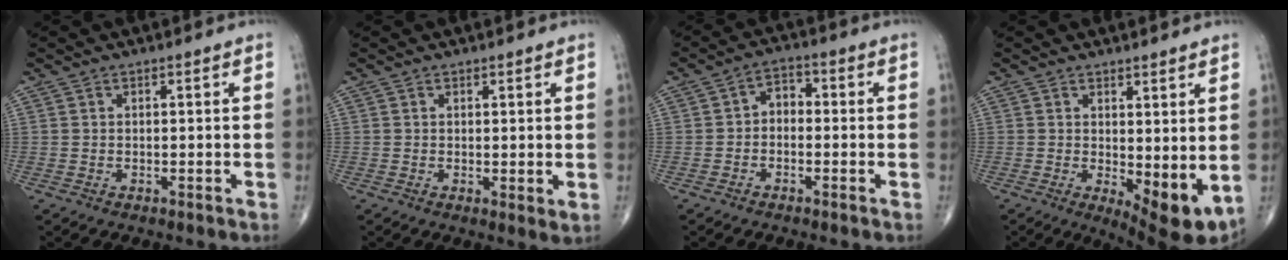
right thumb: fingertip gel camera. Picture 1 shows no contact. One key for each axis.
{"total": 2.0, "fx": 0.4, "fy": 0.6, "fz": 1.9, "tx": -0.033, "ty": -0.011, "tz": 0.005}
{"total": 3.9, "fx": -0.7, "fy": 2.8, "fz": 2.6, "tx": -0.022, "ty": 0.022, "tz": -0.026}
{"total": 8.3, "fx": -0.2, "fy": 3.2, "fz": 7.7, "tx": -0.100, "ty": -0.022, "tz": 0.009}